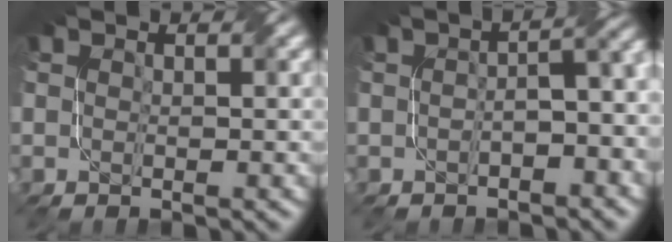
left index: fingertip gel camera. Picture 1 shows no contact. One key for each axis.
{"total": 4.8, "fx": -0.8, "fy": 1.8, "fz": 4.3, "tx": -0.050, "ty": 0.010, "tz": -0.012}